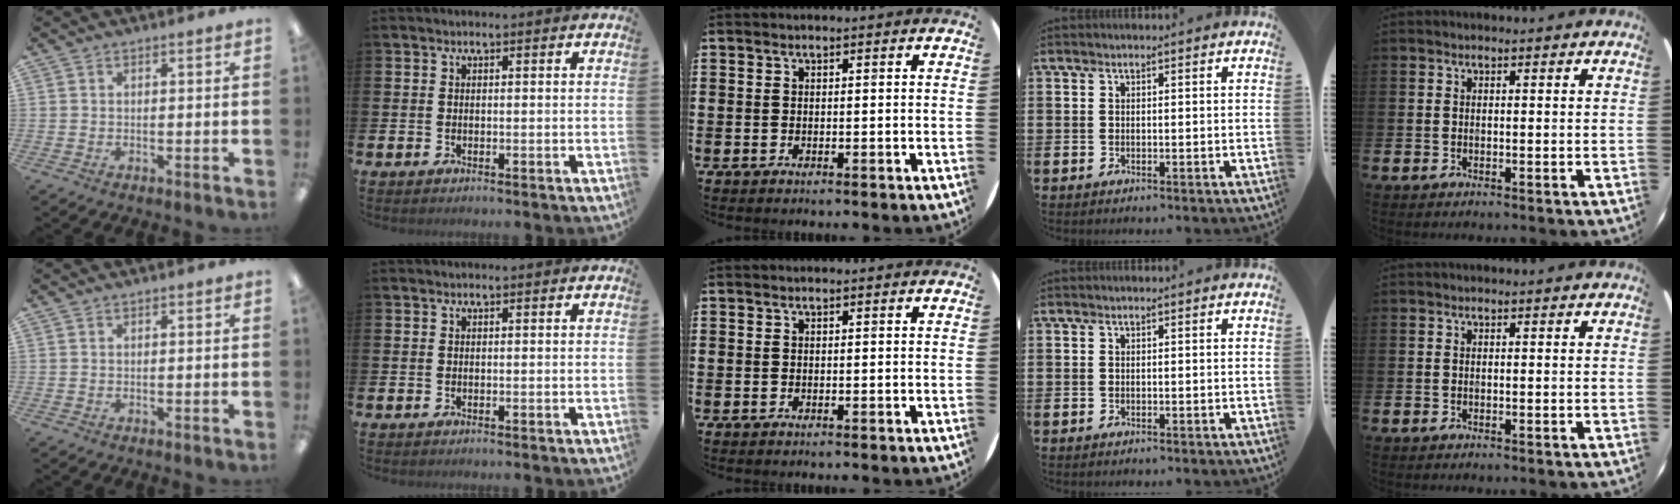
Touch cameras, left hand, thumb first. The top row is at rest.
{}